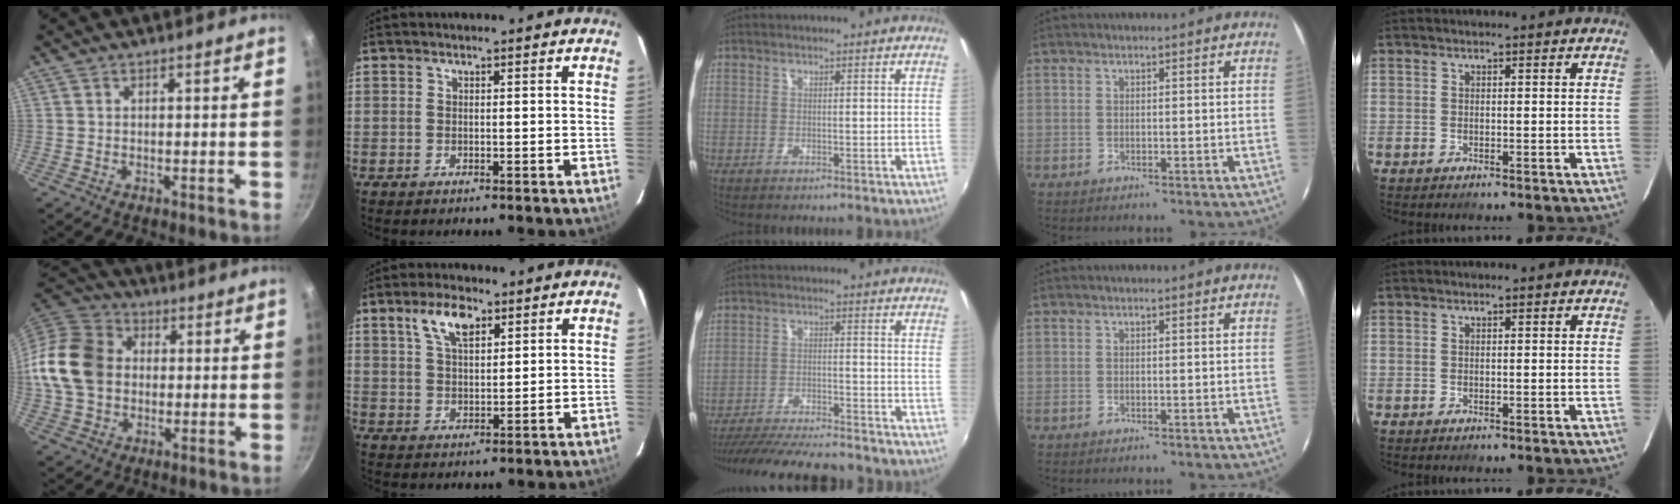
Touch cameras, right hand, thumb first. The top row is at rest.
{"thumb": {"total": 15.0, "force": [0.3, 12.1, 8.9], "torque": [-0.147, 0.024, -0.009]}, "index": {"total": 6.7, "force": [3.7, 2.9, 4.7], "torque": [-0.088, 0.013, 0.070]}, "middle": {"total": 20.6, "force": [-18.0, 4.4, 9.0], "torque": [-0.178, -0.026, -0.266]}}